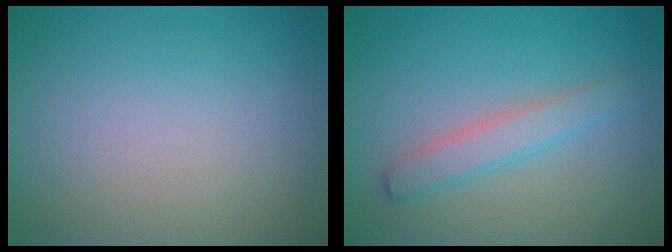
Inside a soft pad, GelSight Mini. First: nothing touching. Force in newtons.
{"total": 2.5, "press": 2.5, "slide": 0.1}